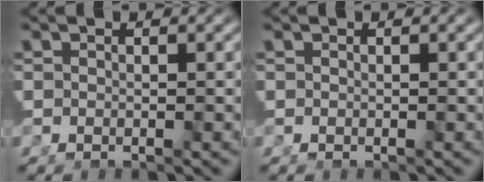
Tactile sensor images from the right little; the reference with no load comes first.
{"total": 0.0}